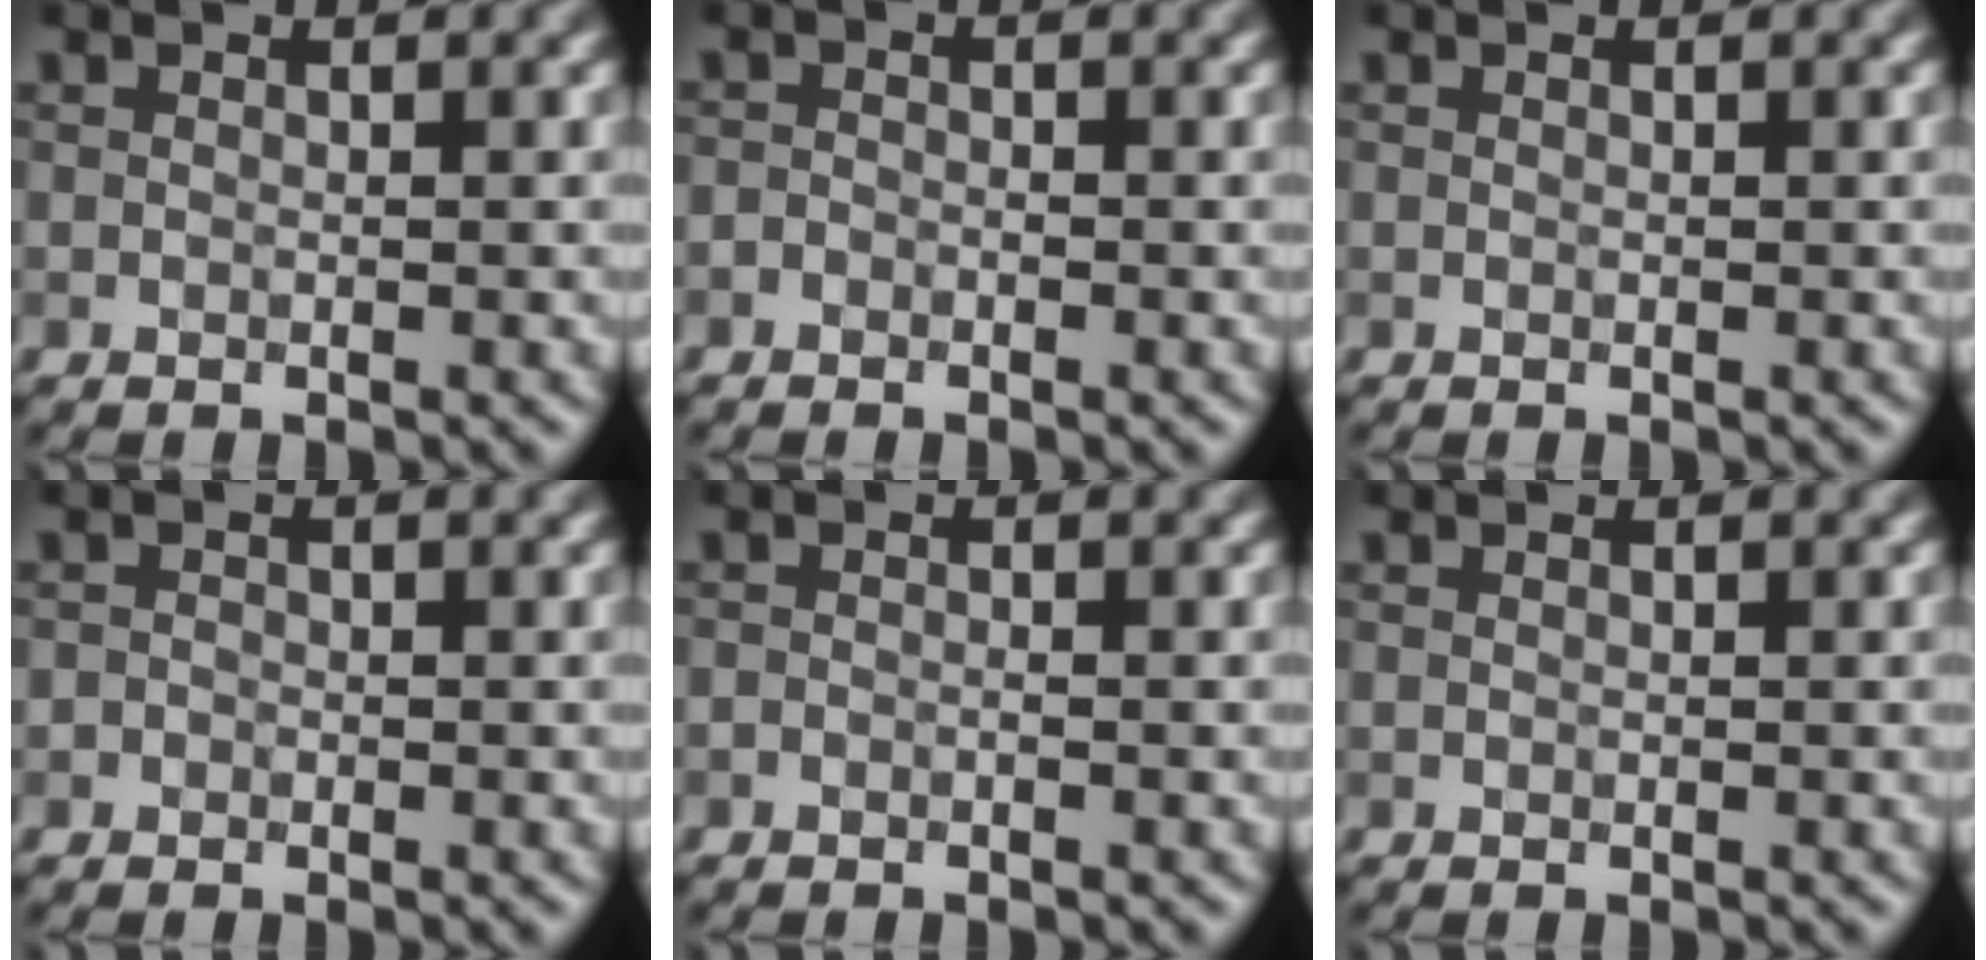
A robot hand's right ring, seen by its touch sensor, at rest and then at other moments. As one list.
[{"total": 0.8, "force": [-0.5, 0.5, 0.3], "torque": [-0.004, -0.002, -0.012]}, {"total": 0.0}, {"total": 0.7, "force": [-0.3, 0.6, 0.1], "torque": [0.003, -0.004, -0.008]}, {"total": 0.5, "force": [-0.4, 0.1, 0.3], "torque": [-0.005, -0.001, -0.007]}, {"total": 0.0}]